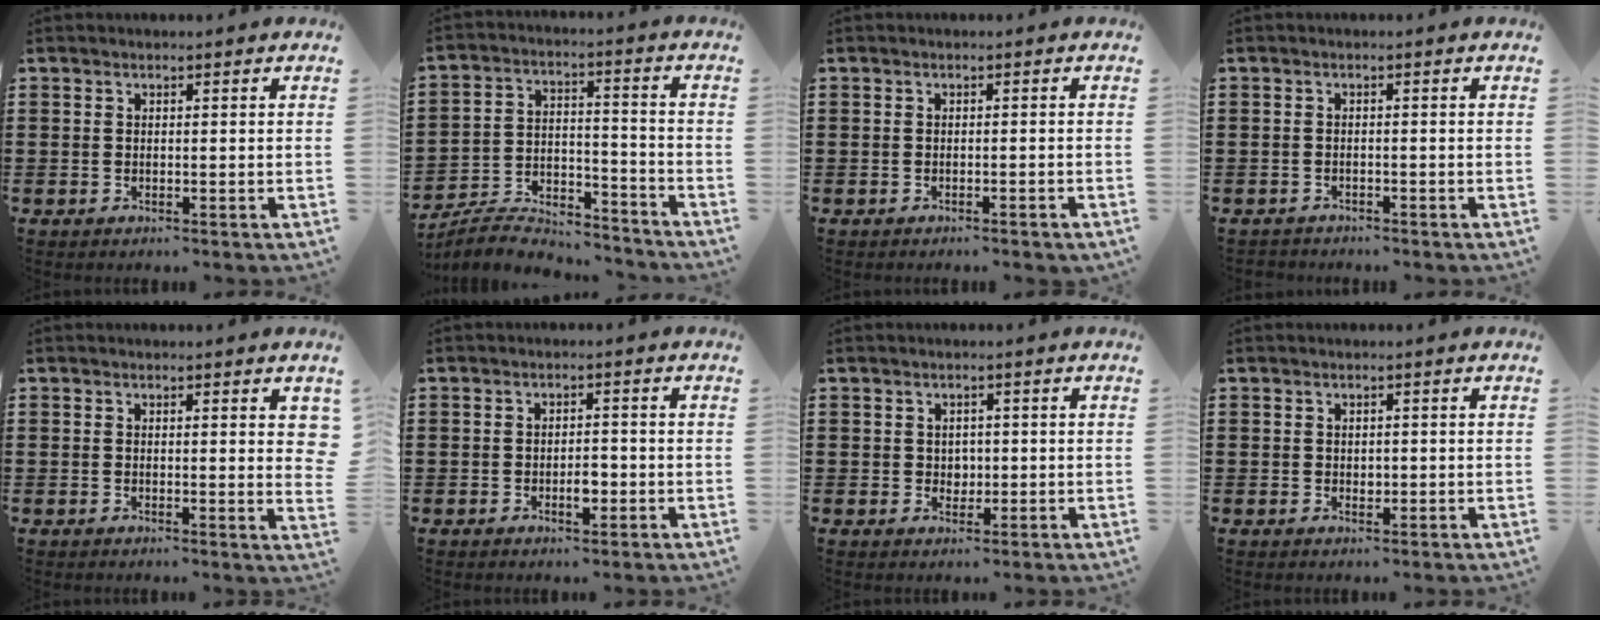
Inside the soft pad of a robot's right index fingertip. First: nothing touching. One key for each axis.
{"total": 6.4, "fx": -6.1, "fy": 1.4, "fz": 1.4, "tx": -0.033, "ty": 0.009, "tz": -0.121}
{"total": 0.7, "fx": -0.7, "fy": 0.1, "fz": 0.1, "tx": -0.005, "ty": -0.001, "tz": -0.015}
{"total": 1.1, "fx": -1.1, "fy": 0.2, "fz": -0.1, "tx": -0.002, "ty": 0.003, "tz": -0.025}
{"total": 1.4, "fx": 0.6, "fy": 0.2, "fz": 1.3, "tx": -0.019, "ty": -0.002, "tz": 0.009}
{"total": 2.9, "fx": -0.9, "fy": 1.3, "fz": 2.4, "tx": -0.045, "ty": 0.002, "tz": -0.016}
{"total": 1.7, "fx": 0.3, "fy": 1.6, "fz": 0.6, "tx": -0.009, "ty": 0.006, "tz": 0.003}
{"total": 1.0, "fx": 0.1, "fy": 0.8, "fz": 0.6, "tx": -0.013, "ty": 0.006, "tz": 0.002}